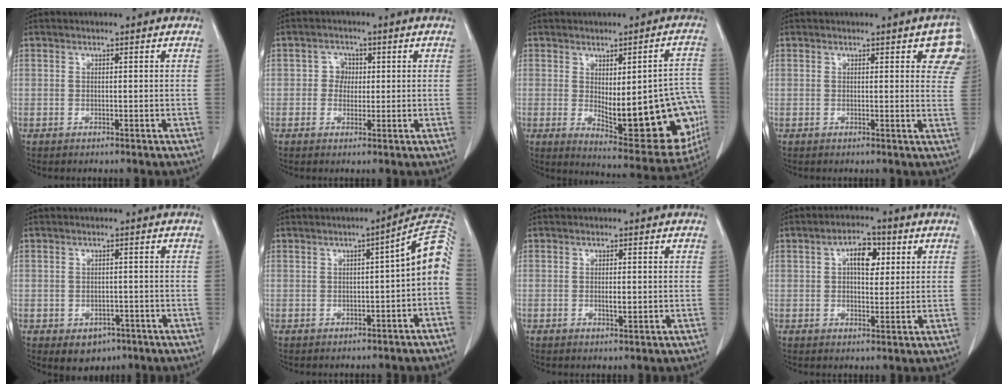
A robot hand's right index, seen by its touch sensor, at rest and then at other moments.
{"total": 2.5, "force": [0.2, 2.3, 0.8], "torque": [-0.008, 0.006, -0.001]}
{"total": 20.1, "force": [-2.9, 6.0, 18.9], "torque": [-0.165, 0.009, -0.008]}
{"total": 6.4, "force": [3.6, 1.8, 4.9], "torque": [-0.045, -0.009, 0.025]}
{"total": 3.8, "force": [-1.9, 2.9, 1.5], "torque": [-0.014, 0.003, -0.015]}
{"total": 7.9, "force": [-1.4, 1.1, 7.7], "torque": [-0.089, 0.026, -0.025]}
{"total": 1.5, "force": [0.0, 0.4, 1.4], "torque": [-0.020, 0.000, 0.003]}
{"total": 5.6, "force": [1.7, 2.7, 4.6], "torque": [-0.075, 0.013, 0.027]}